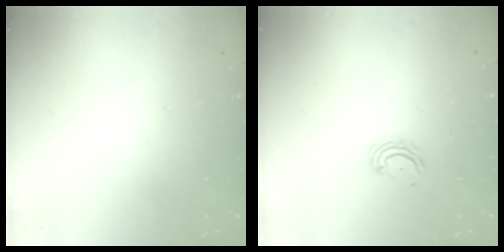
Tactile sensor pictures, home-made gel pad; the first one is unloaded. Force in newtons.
{"total": 4.1, "press": 4.1, "slide": 0.4}